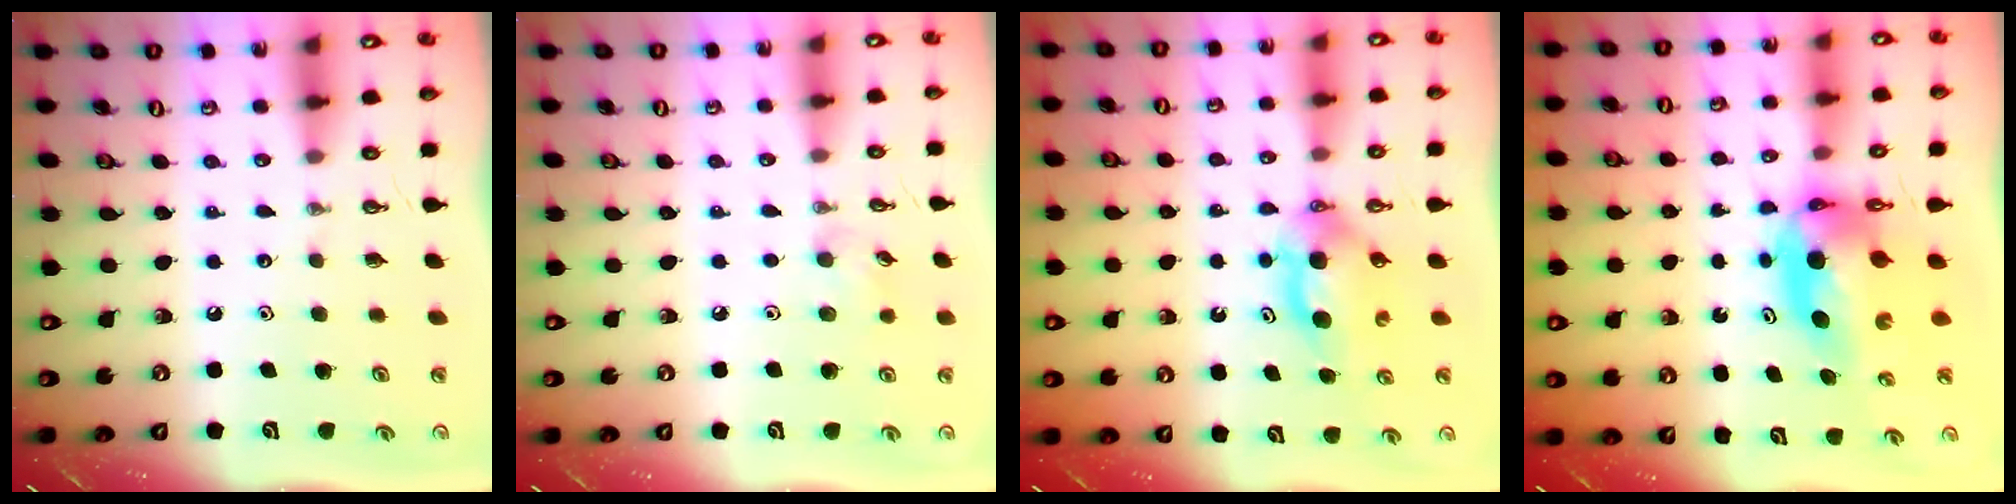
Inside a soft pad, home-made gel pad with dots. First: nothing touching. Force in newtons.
{"total": 5.2, "press": 5.0, "slide": 1.4}
{"total": 5.9, "press": 5.8, "slide": 1.2}
{"total": 6.8, "press": 6.7, "slide": 1.1}